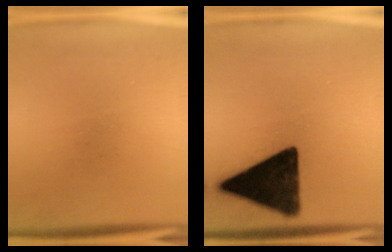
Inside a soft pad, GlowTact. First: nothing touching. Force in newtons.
{"total": 16.1}